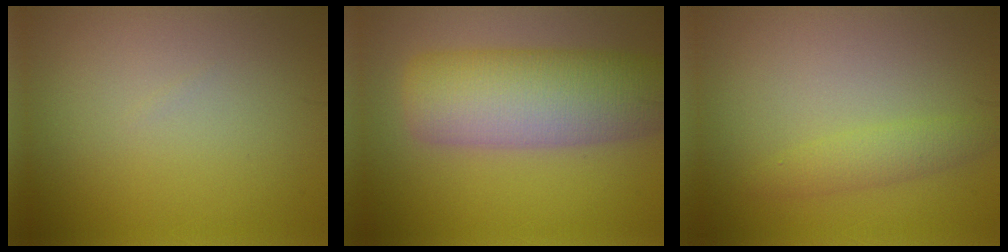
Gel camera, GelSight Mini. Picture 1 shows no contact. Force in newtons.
{"total": 9.3, "press": 9.3, "slide": 0.4}
{"total": 2.0, "press": 1.9, "slide": 0.2}